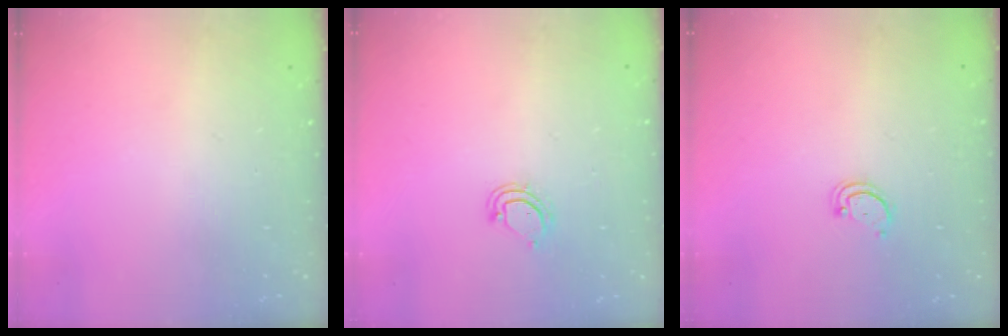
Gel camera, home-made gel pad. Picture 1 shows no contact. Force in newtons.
{"total": 4.4, "press": 4.4, "slide": 0.2}
{"total": 2.2, "press": 2.2, "slide": 0.2}